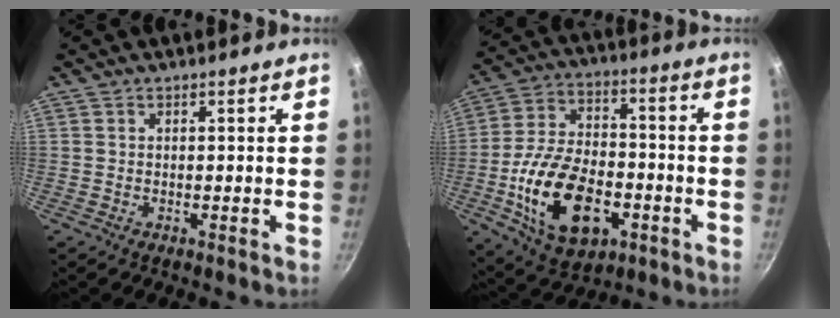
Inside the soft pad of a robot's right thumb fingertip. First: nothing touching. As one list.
[{"total": 20.1, "force": [-6.0, 12.2, 14.9], "torque": [-0.253, 0.028, -0.096]}]